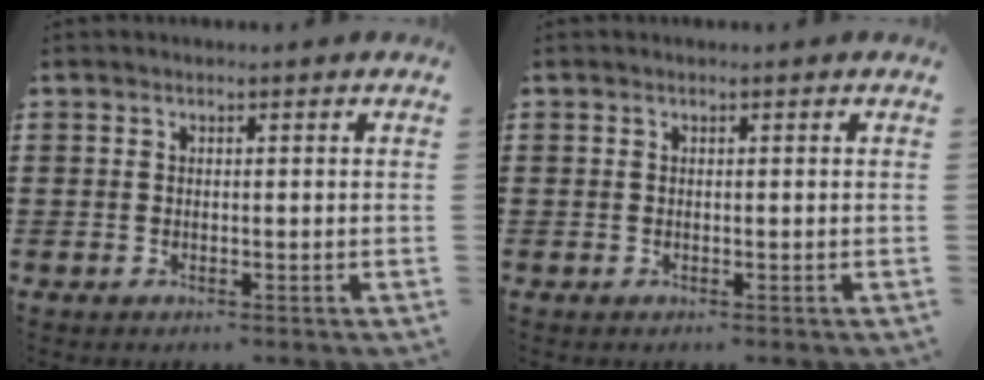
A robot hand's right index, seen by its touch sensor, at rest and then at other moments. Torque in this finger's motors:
{"motor_torque": [0.30, 0.25, 0.02, 0.02]}